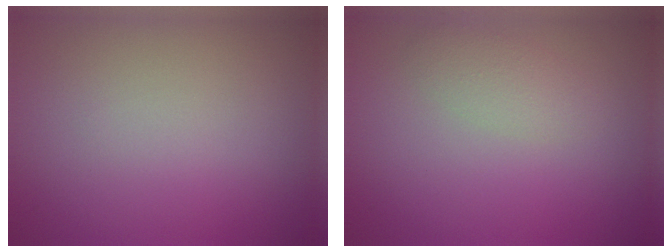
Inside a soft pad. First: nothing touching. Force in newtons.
{"total": 1.7, "press": 1.7, "slide": 0.1}